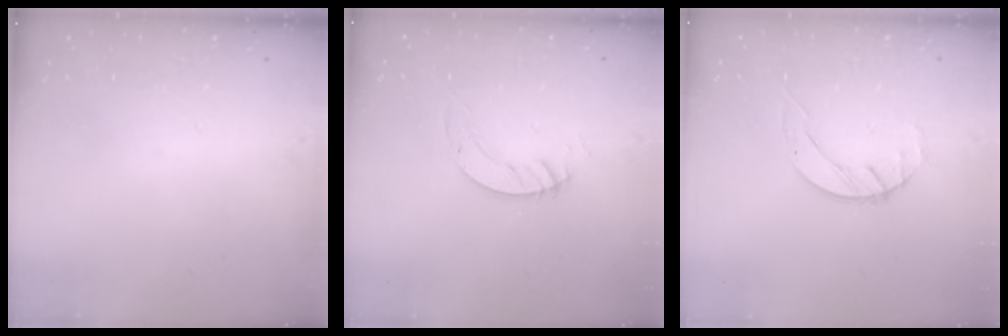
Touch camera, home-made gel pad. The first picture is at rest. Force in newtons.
{"total": 3.7, "press": 3.7, "slide": 0.2}
{"total": 2.1, "press": 2.0, "slide": 0.3}